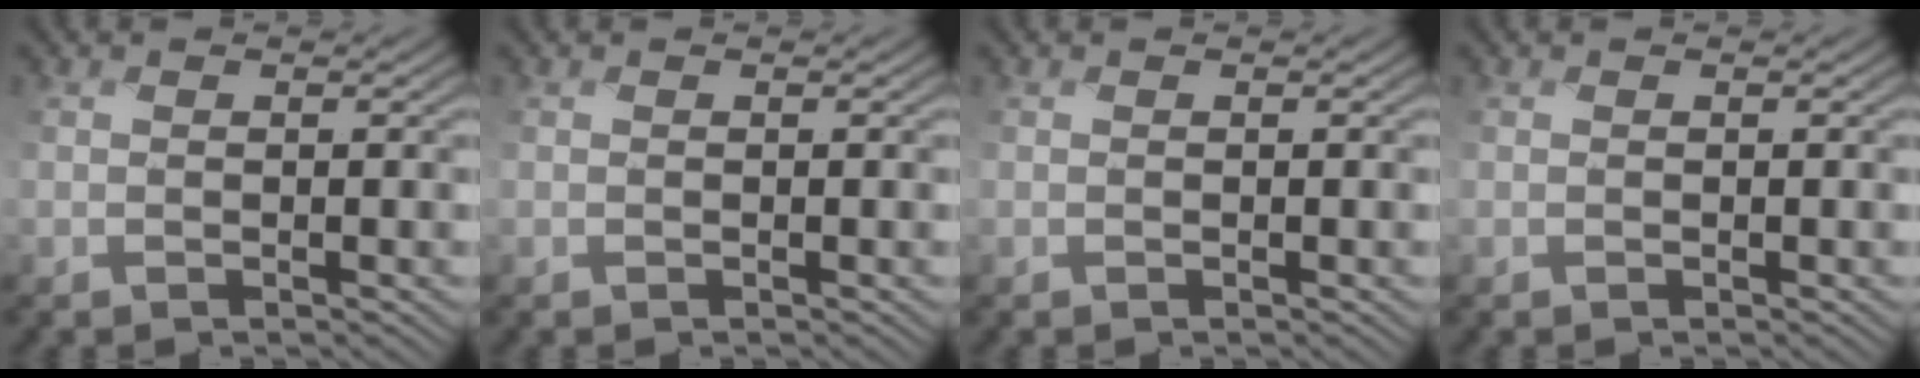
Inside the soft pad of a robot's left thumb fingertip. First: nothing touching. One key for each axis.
{"total": 0.0}
{"total": 0.0}
{"total": 0.0}